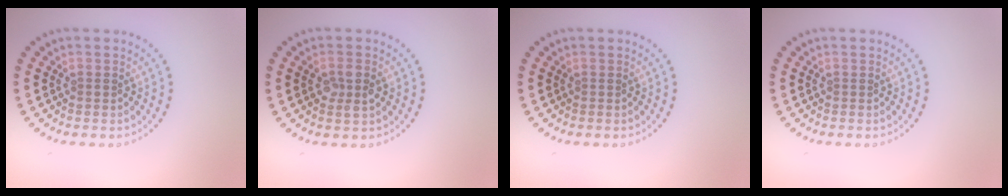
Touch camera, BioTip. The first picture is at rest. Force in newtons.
{"total": 2.0, "press": 1.9, "slide": 0.4}
{"total": 0.0}
{"total": 0.0}